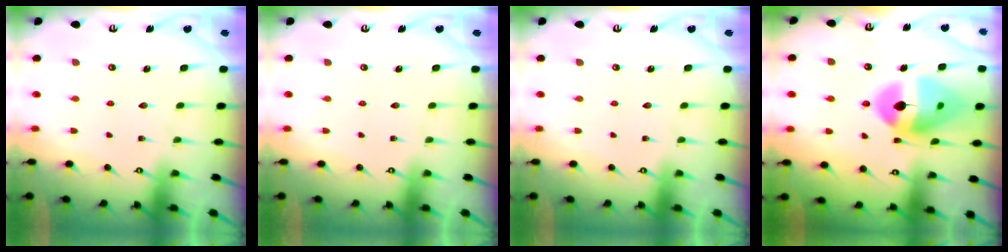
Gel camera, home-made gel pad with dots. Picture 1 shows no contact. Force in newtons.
{"total": 0.0}
{"total": 0.0}
{"total": 15.4, "press": 15.3, "slide": 1.5}